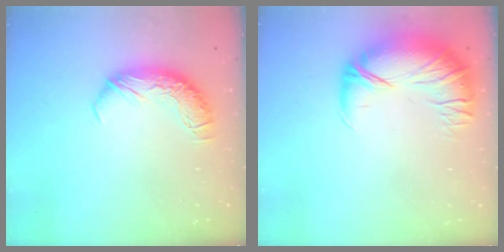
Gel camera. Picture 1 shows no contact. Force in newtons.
{"total": 2.9, "press": 0.7, "slide": 2.9}